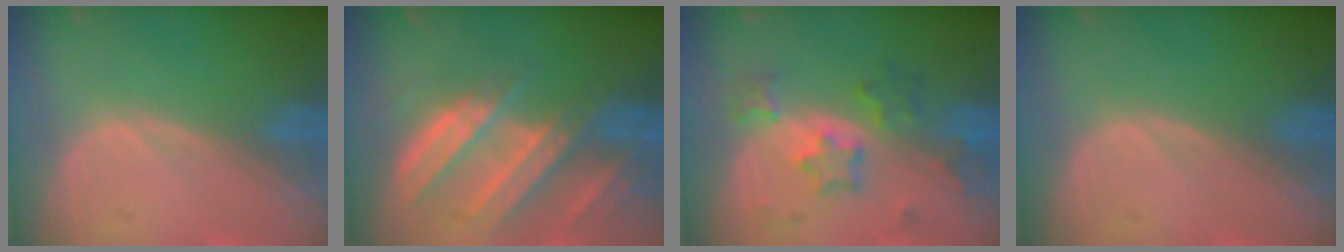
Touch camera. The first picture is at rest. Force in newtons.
{"total": 9.6, "press": 8.5, "slide": 4.4}
{"total": 5.9, "press": 5.9, "slide": 0.8}
{"total": 0.0}